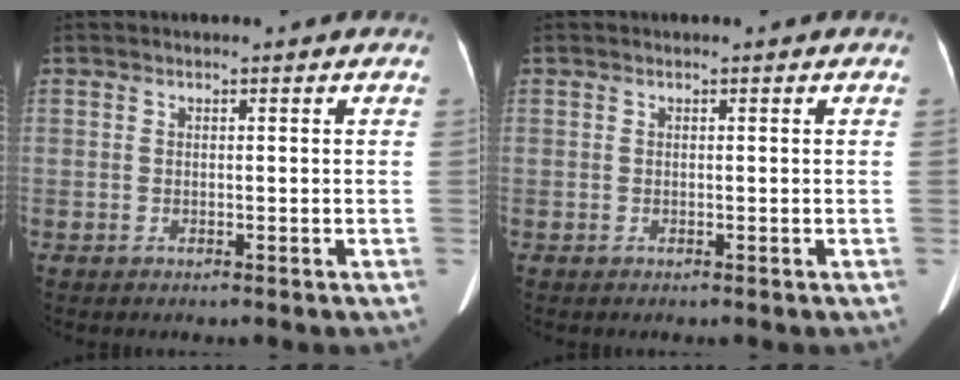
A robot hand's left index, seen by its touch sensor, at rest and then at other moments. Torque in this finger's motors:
{"motor_torque": [0.00, 0.00, 0.00, 0.00]}